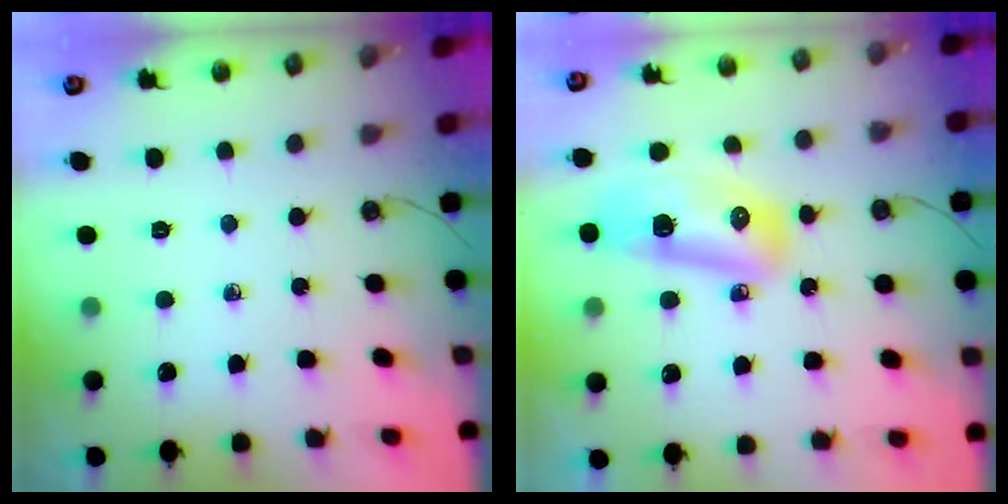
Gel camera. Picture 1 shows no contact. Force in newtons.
{"total": 13.5, "press": 13.4, "slide": 1.8}